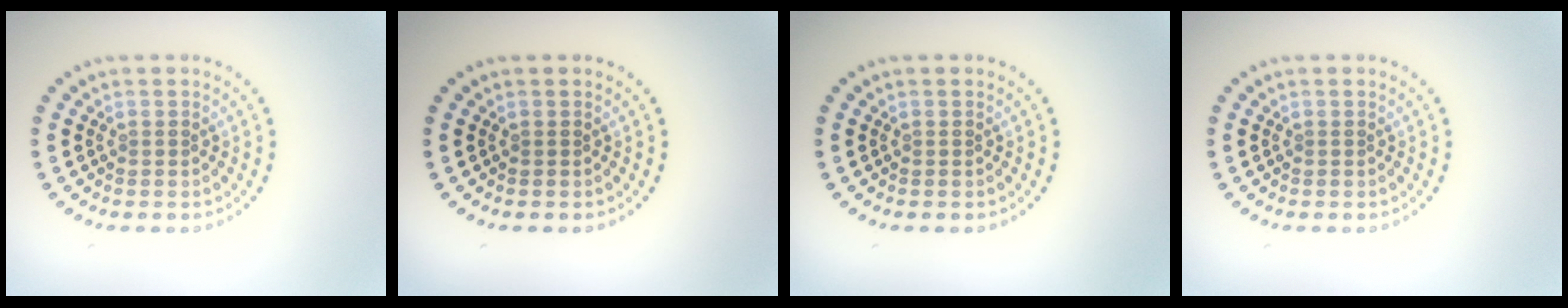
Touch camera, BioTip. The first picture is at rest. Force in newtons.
{"total": 0.0}
{"total": 0.0}
{"total": 0.0}